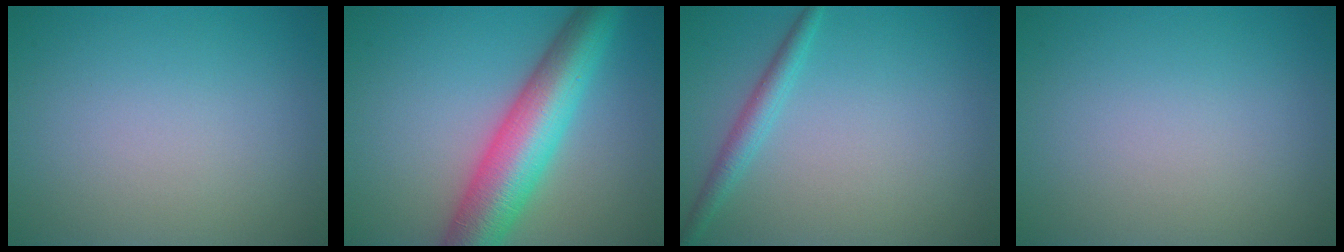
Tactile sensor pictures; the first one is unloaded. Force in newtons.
{"total": 9.1, "press": 9.1, "slide": 0.1}
{"total": 2.0, "press": 2.0, "slide": 0.1}
{"total": 0.0}